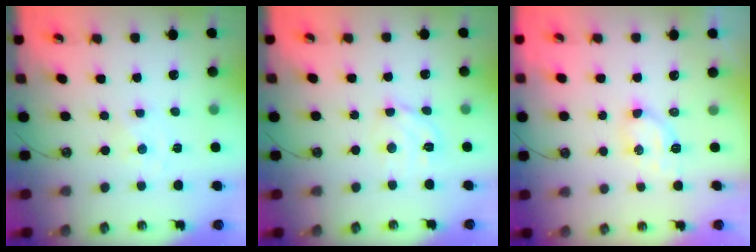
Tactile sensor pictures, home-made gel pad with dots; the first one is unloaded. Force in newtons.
{"total": 9.8, "press": 9.8, "slide": 1.1}
{"total": 5.3, "press": 5.2, "slide": 0.5}